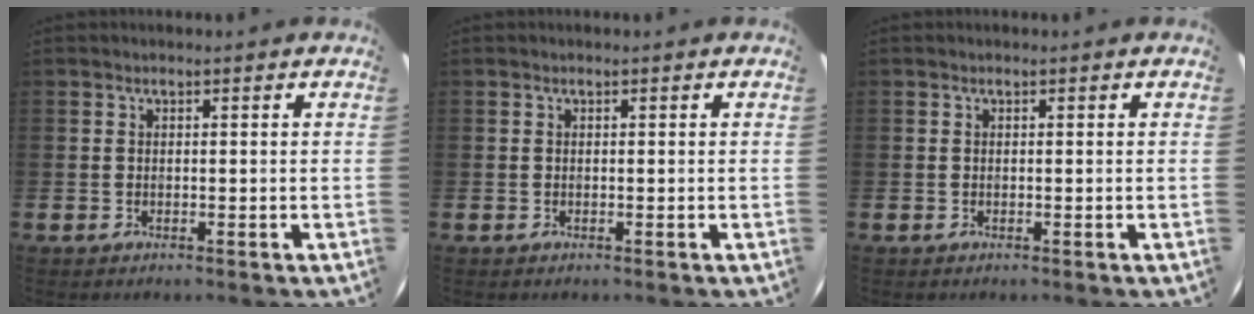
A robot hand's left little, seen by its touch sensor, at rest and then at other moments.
{"total": 0.0}
{"total": 0.0}